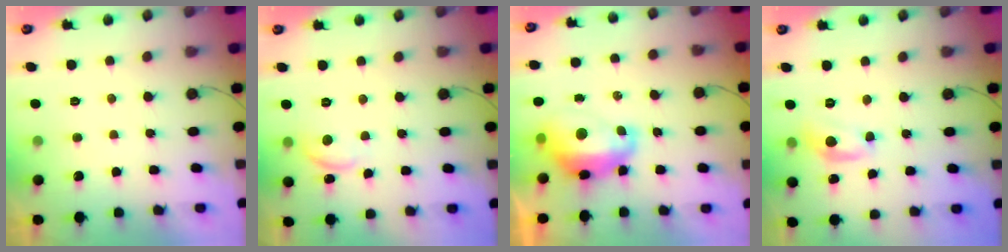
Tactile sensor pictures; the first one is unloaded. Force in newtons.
{"total": 8.2, "press": 8.2, "slide": 0.7}
{"total": 13.3, "press": 13.2, "slide": 1.3}
{"total": 9.0, "press": 9.0, "slide": 0.6}